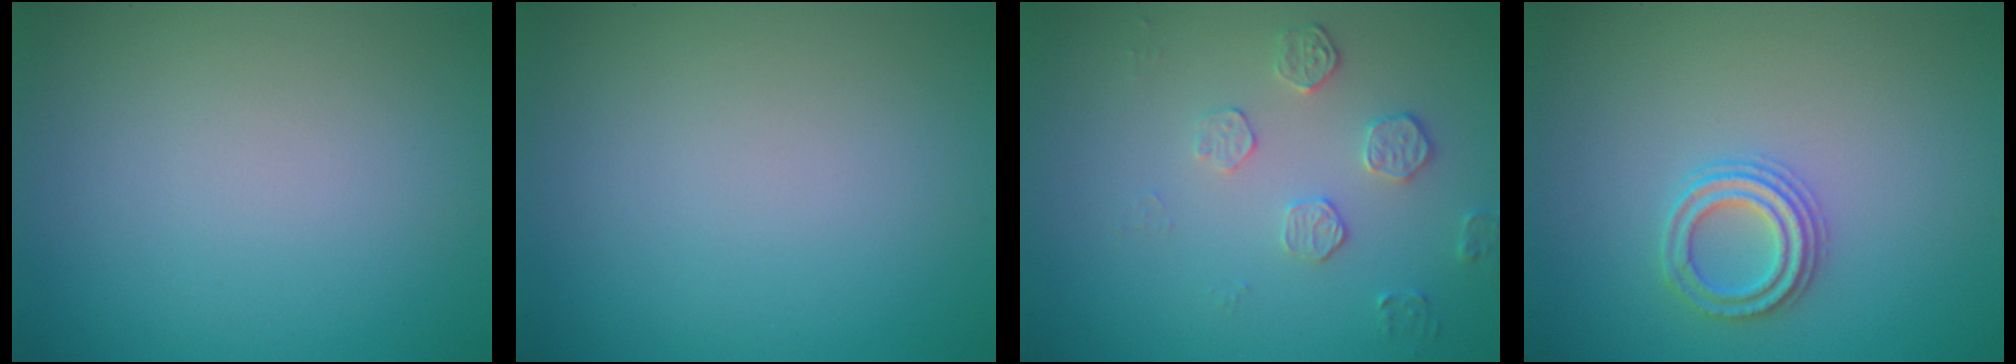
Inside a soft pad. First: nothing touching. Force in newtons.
{"total": 0.0}
{"total": 1.9, "press": 1.3, "slide": 1.3}
{"total": 2.3, "press": 2.2, "slide": 0.6}